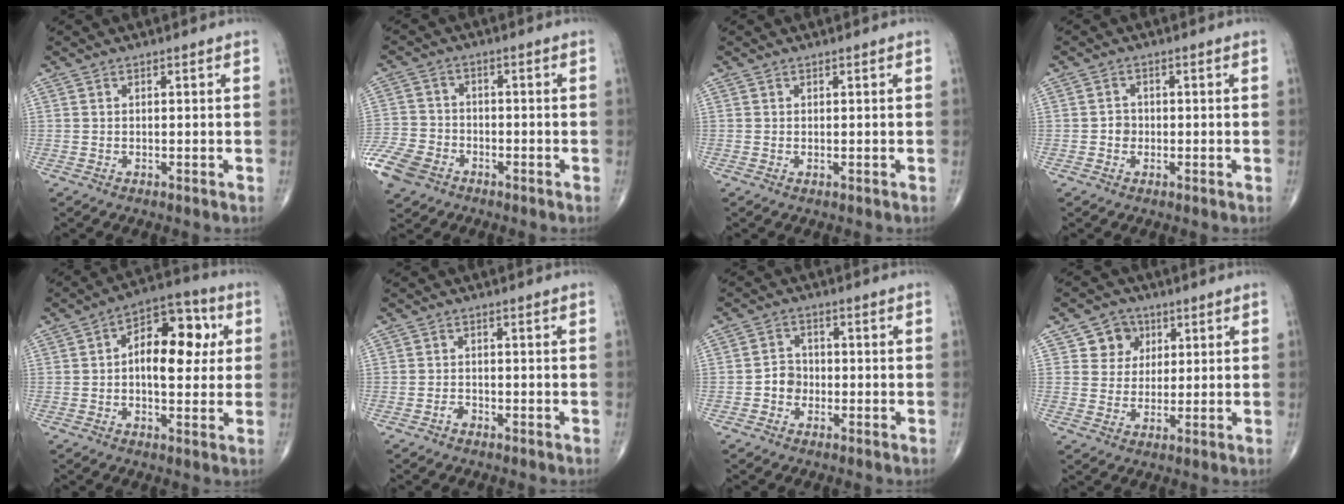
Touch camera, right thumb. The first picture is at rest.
{"total": 9.2, "force": [-5.2, 6.4, 4.0], "torque": [-0.087, 0.013, -0.102]}
{"total": 0.0}
{"total": 1.9, "force": [-0.4, 1.7, 0.7], "torque": [0.000, 0.007, -0.010]}
{"total": 13.1, "force": [1.7, 7.4, 10.7], "torque": [-0.131, 0.023, 0.017]}
{"total": 1.3, "force": [-0.9, 0.7, 0.4], "torque": [-0.007, 0.004, -0.019]}
{"total": 3.6, "force": [-1.2, 3.1, 1.4], "torque": [-0.006, 0.013, -0.029]}
{"total": 5.9, "force": [2.4, 5.2, 1.3], "torque": [0.010, -0.005, 0.038]}